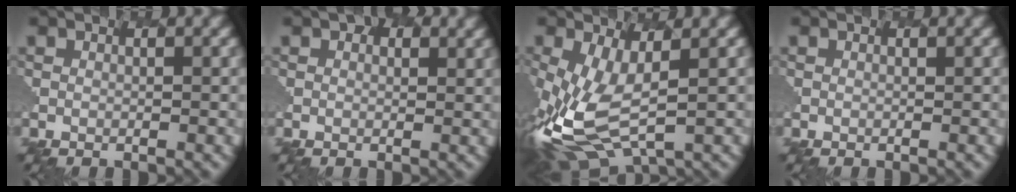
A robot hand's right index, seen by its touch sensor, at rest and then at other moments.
{"total": 3.2, "force": [1.5, 2.1, 1.8], "torque": [0.002, 0.016, -0.005]}
{"total": 8.1, "force": [-2.3, 4.2, 6.5], "torque": [-0.174, -0.021, -0.036]}
{"total": 0.0}